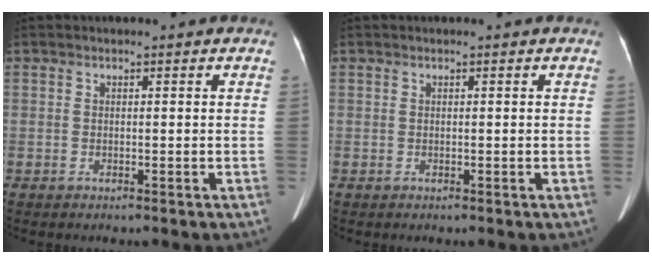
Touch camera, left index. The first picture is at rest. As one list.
[{"total": 0.0}]